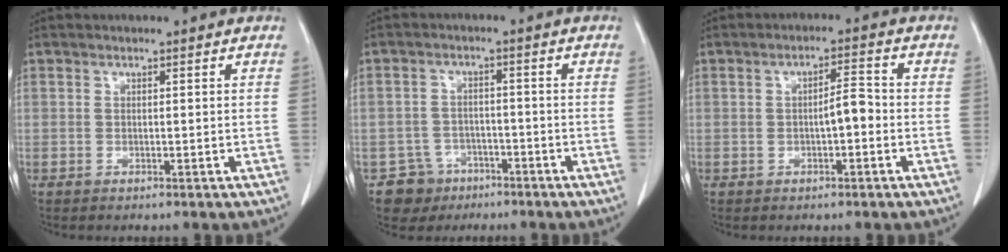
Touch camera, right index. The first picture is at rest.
{"total": 5.5, "force": [-3.3, 4.4, -0.2], "torque": [0.003, 0.010, -0.051]}
{"total": 3.5, "force": [-0.4, 0.9, 3.4], "torque": [-0.049, 0.013, -0.002]}